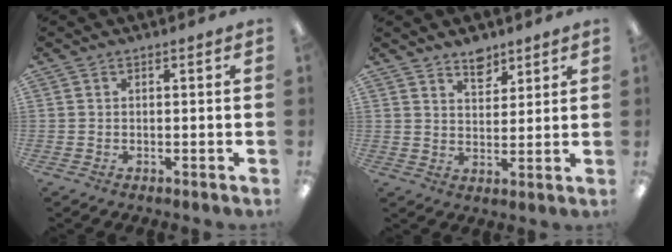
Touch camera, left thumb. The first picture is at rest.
{"total": 5.7, "force": [4.7, 2.8, 1.6], "torque": [-0.013, -0.029, 0.083]}